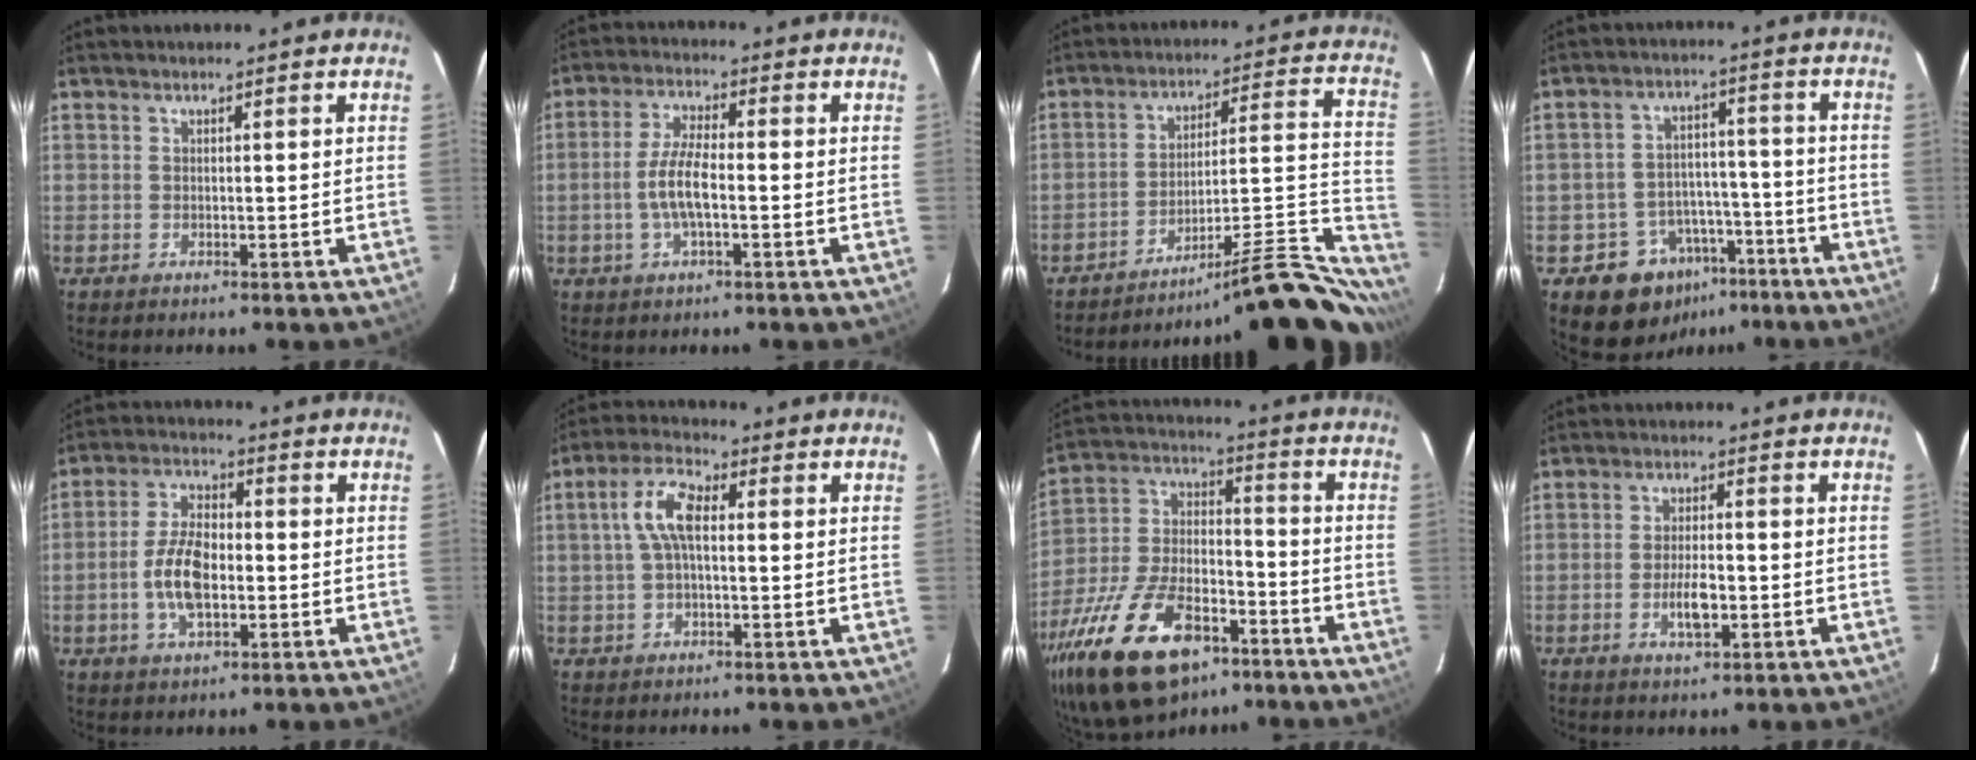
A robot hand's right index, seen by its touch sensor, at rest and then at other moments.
{"total": 6.5, "force": [-1.5, 1.8, 6.1], "torque": [-0.125, 0.003, -0.029]}
{"total": 22.6, "force": [-19.0, 1.9, 12.1], "torque": [-0.132, 0.006, -0.275]}
{"total": 11.0, "force": [-6.6, 8.4, 2.8], "torque": [-0.062, 0.037, -0.079]}
{"total": 3.7, "force": [-1.8, 1.0, 3.1], "torque": [-0.070, 0.008, -0.037]}
{"total": 6.9, "force": [0.6, 2.9, 6.2], "torque": [-0.128, 0.019, 0.011]}
{"total": 26.2, "force": [-15.4, 13.4, 16.5], "torque": [-0.343, -0.011, -0.253]}
{"total": 4.9, "force": [-1.5, 2.0, 4.2], "torque": [-0.082, -0.002, -0.025]}